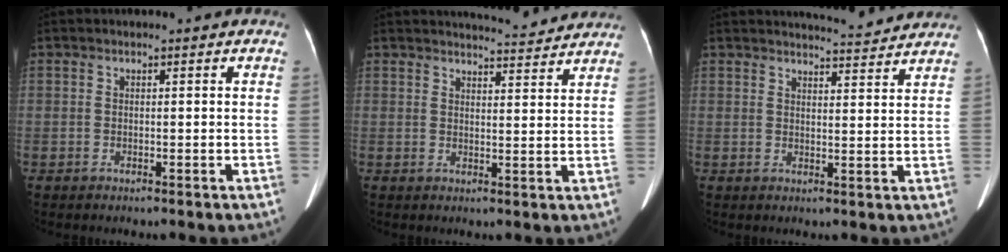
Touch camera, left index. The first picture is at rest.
{"total": 7.2, "force": [7.1, 0.1, 1.1], "torque": [-0.023, 0.001, 0.085]}
{"total": 7.1, "force": [7.0, -0.1, 1.2], "torque": [-0.026, 0.001, 0.084]}